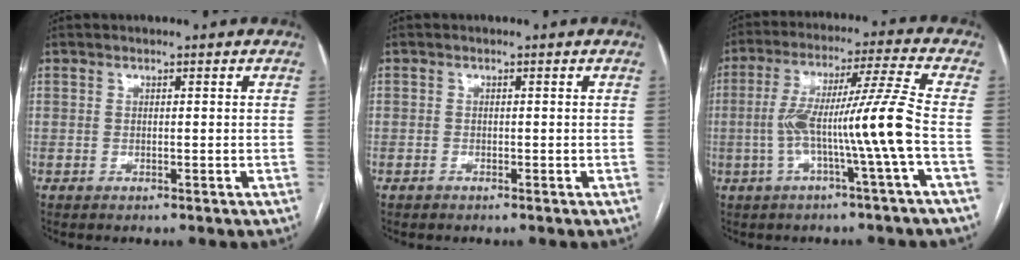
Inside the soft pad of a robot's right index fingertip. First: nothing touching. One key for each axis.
{"total": 0.9, "fx": -0.6, "fy": 0.7, "fz": -0.1, "tx": -0.002, "ty": 0.005, "tz": -0.013}
{"total": 11.9, "fx": -2.7, "fy": -2.0, "fz": 11.4, "tx": -0.215, "ty": 0.020, "tz": -0.049}